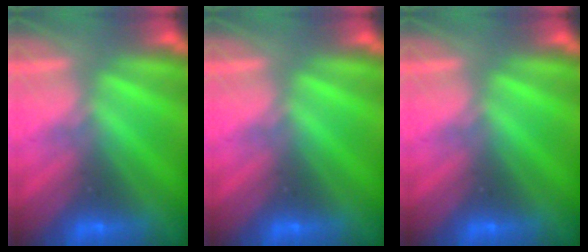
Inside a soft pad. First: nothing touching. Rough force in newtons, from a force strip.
{"total": 0.0}
{"total": 0.0}